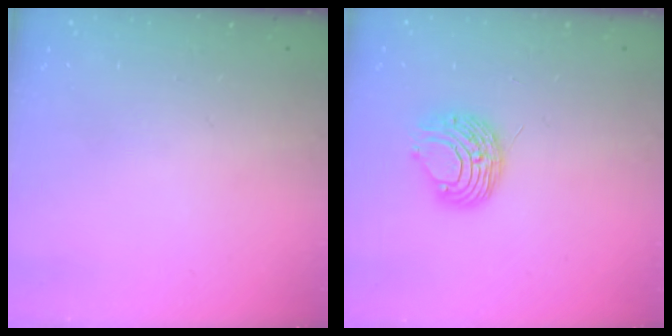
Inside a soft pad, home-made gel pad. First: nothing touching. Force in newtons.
{"total": 8.9, "press": 8.9, "slide": 0.7}